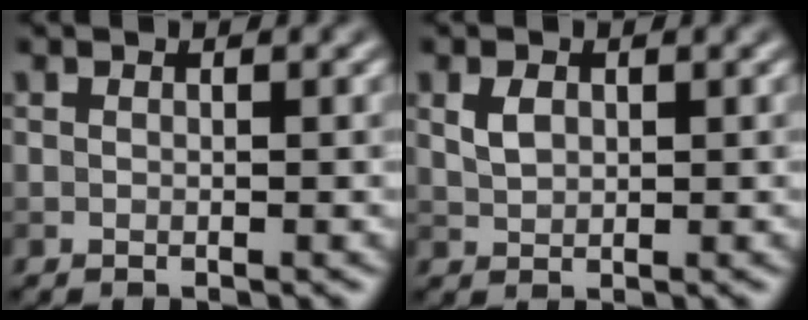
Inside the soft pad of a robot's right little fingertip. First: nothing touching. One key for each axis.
{"total": 1.7, "fx": 0.6, "fy": 1.1, "fz": 1.1, "tx": -0.024, "ty": 0.001, "tz": 0.014}